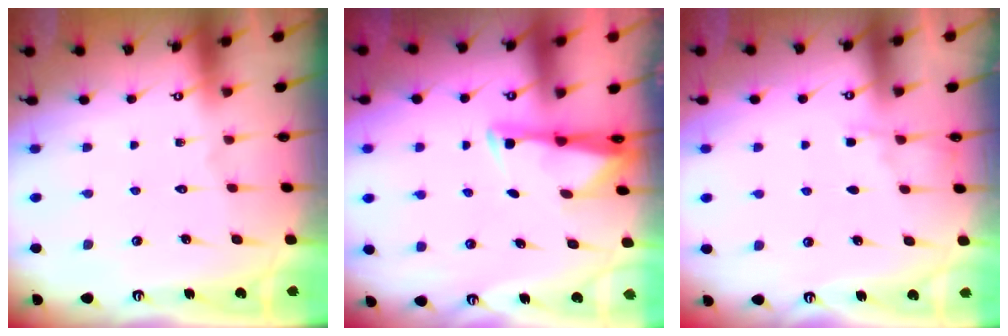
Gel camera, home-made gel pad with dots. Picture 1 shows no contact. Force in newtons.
{"total": 2.8, "press": 2.8, "slide": 0.4}
{"total": 2.2, "press": 2.2, "slide": 0.4}